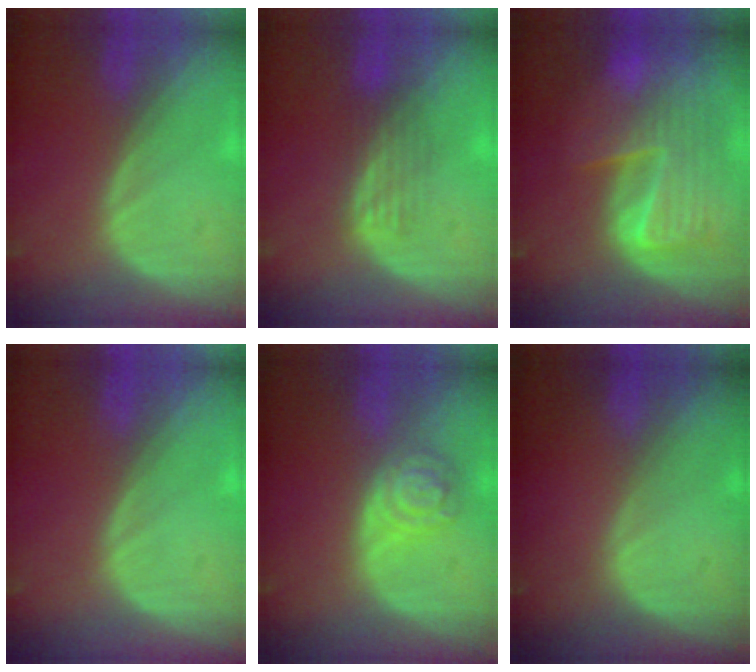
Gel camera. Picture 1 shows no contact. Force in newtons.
{"total": 3.5, "press": 3.5, "slide": 0.0}
{"total": 10.0, "press": 8.7, "slide": 5.0}
{"total": 0.0}
{"total": 5.2, "press": 4.6, "slide": 2.4}
{"total": 0.0}